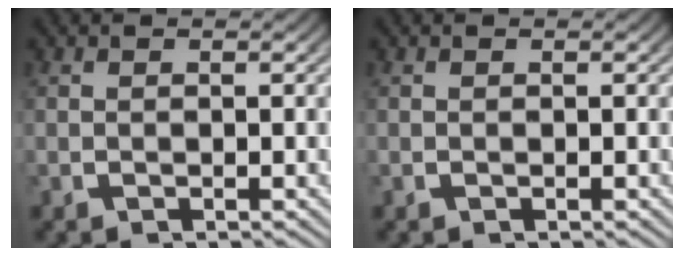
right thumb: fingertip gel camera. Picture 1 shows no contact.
{"total": 0.0}